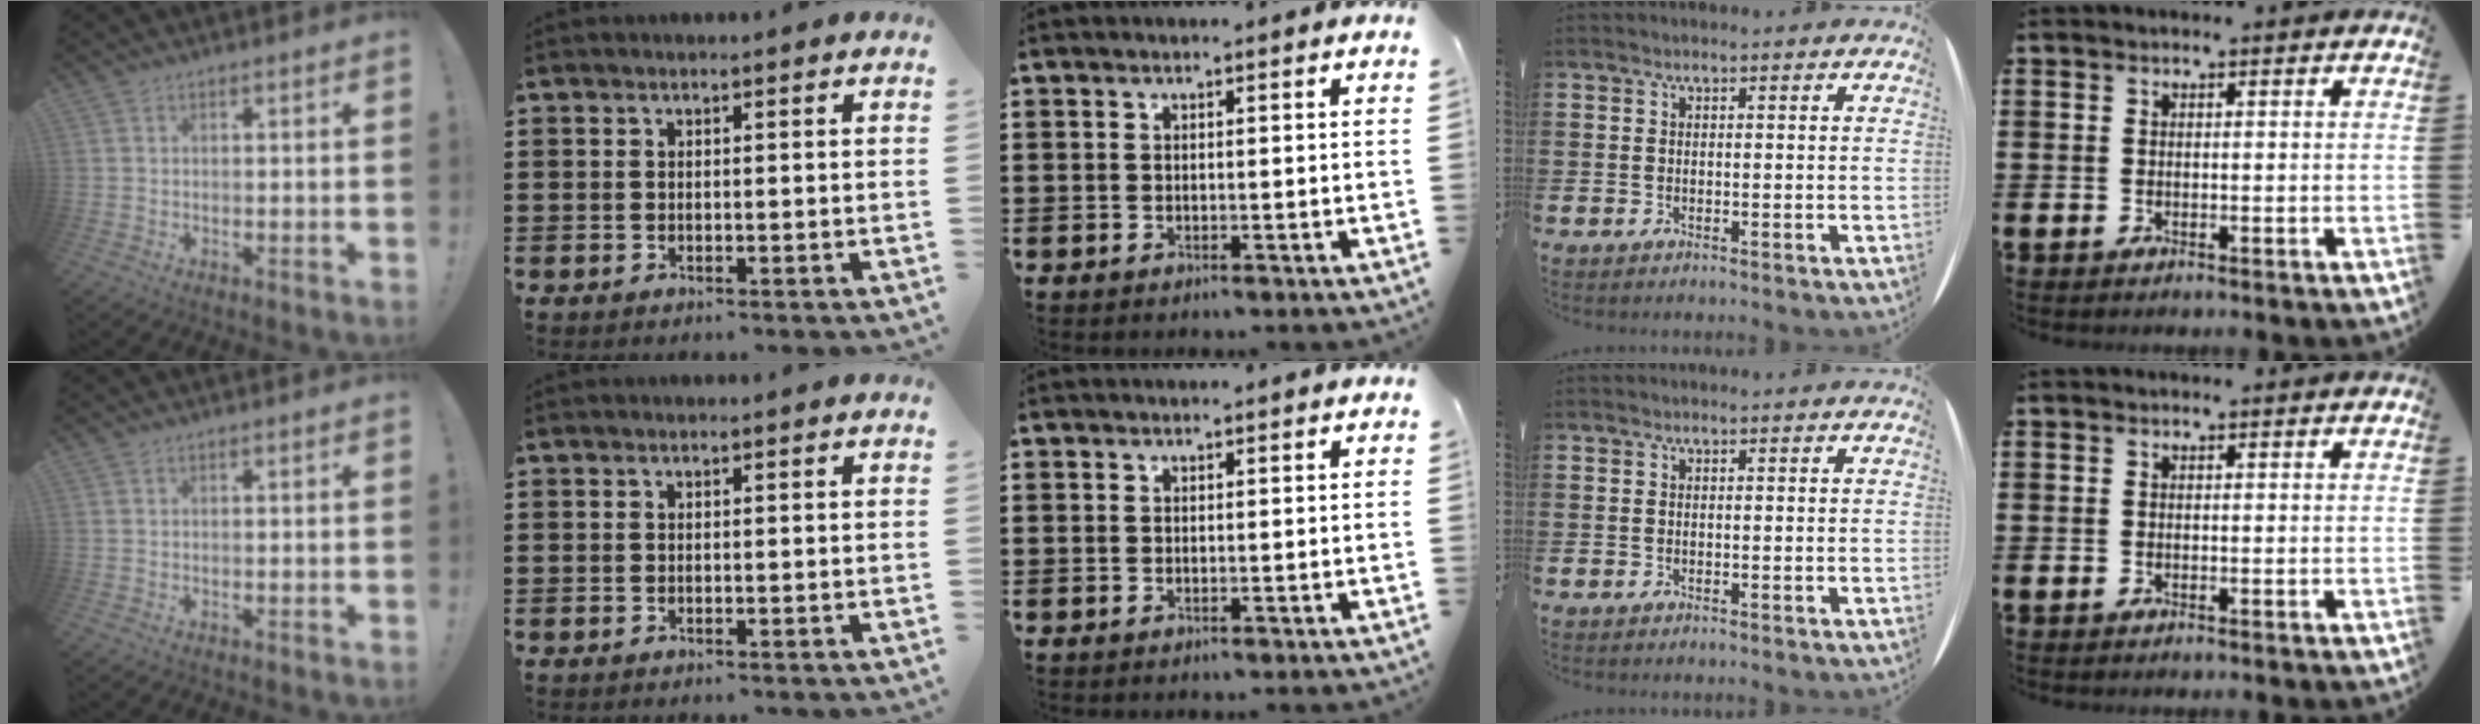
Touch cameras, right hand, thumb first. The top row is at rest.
{}